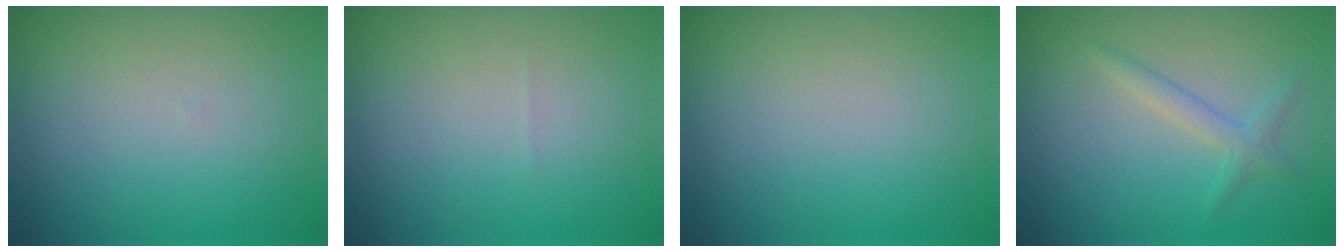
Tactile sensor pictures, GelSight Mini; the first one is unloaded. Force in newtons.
{"total": 0.0}
{"total": 0.0}
{"total": 1.6, "press": 1.6, "slide": 0.0}